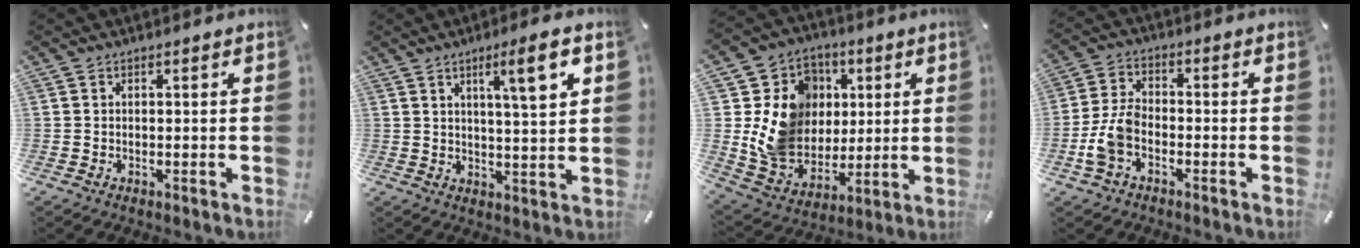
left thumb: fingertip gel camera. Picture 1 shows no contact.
{"total": 8.8, "force": [4.0, 1.1, 7.7], "torque": [-0.117, -0.014, 0.057]}
{"total": 17.3, "force": [2.2, 15.5, 7.2], "torque": [-0.131, -0.002, 0.057]}
{"total": 7.2, "force": [-3.0, 4.3, 5.0], "torque": [-0.112, 0.011, -0.058]}